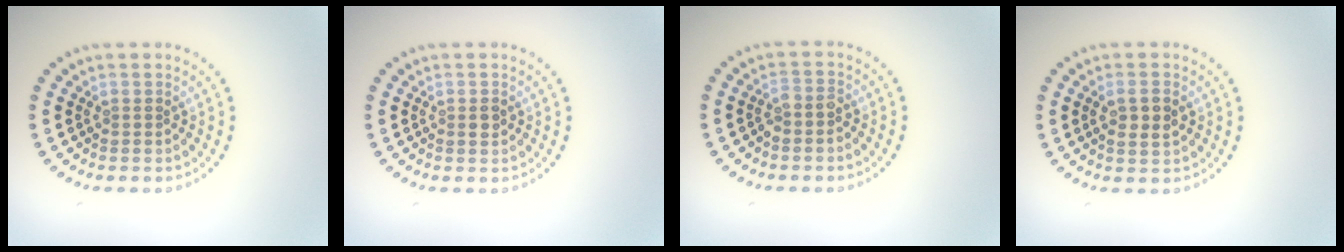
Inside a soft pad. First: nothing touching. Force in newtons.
{"total": 1.0, "press": 1.0, "slide": 0.3}
{"total": 1.3, "press": 1.1, "slide": 0.8}
{"total": 2.4, "press": 2.4, "slide": 0.3}